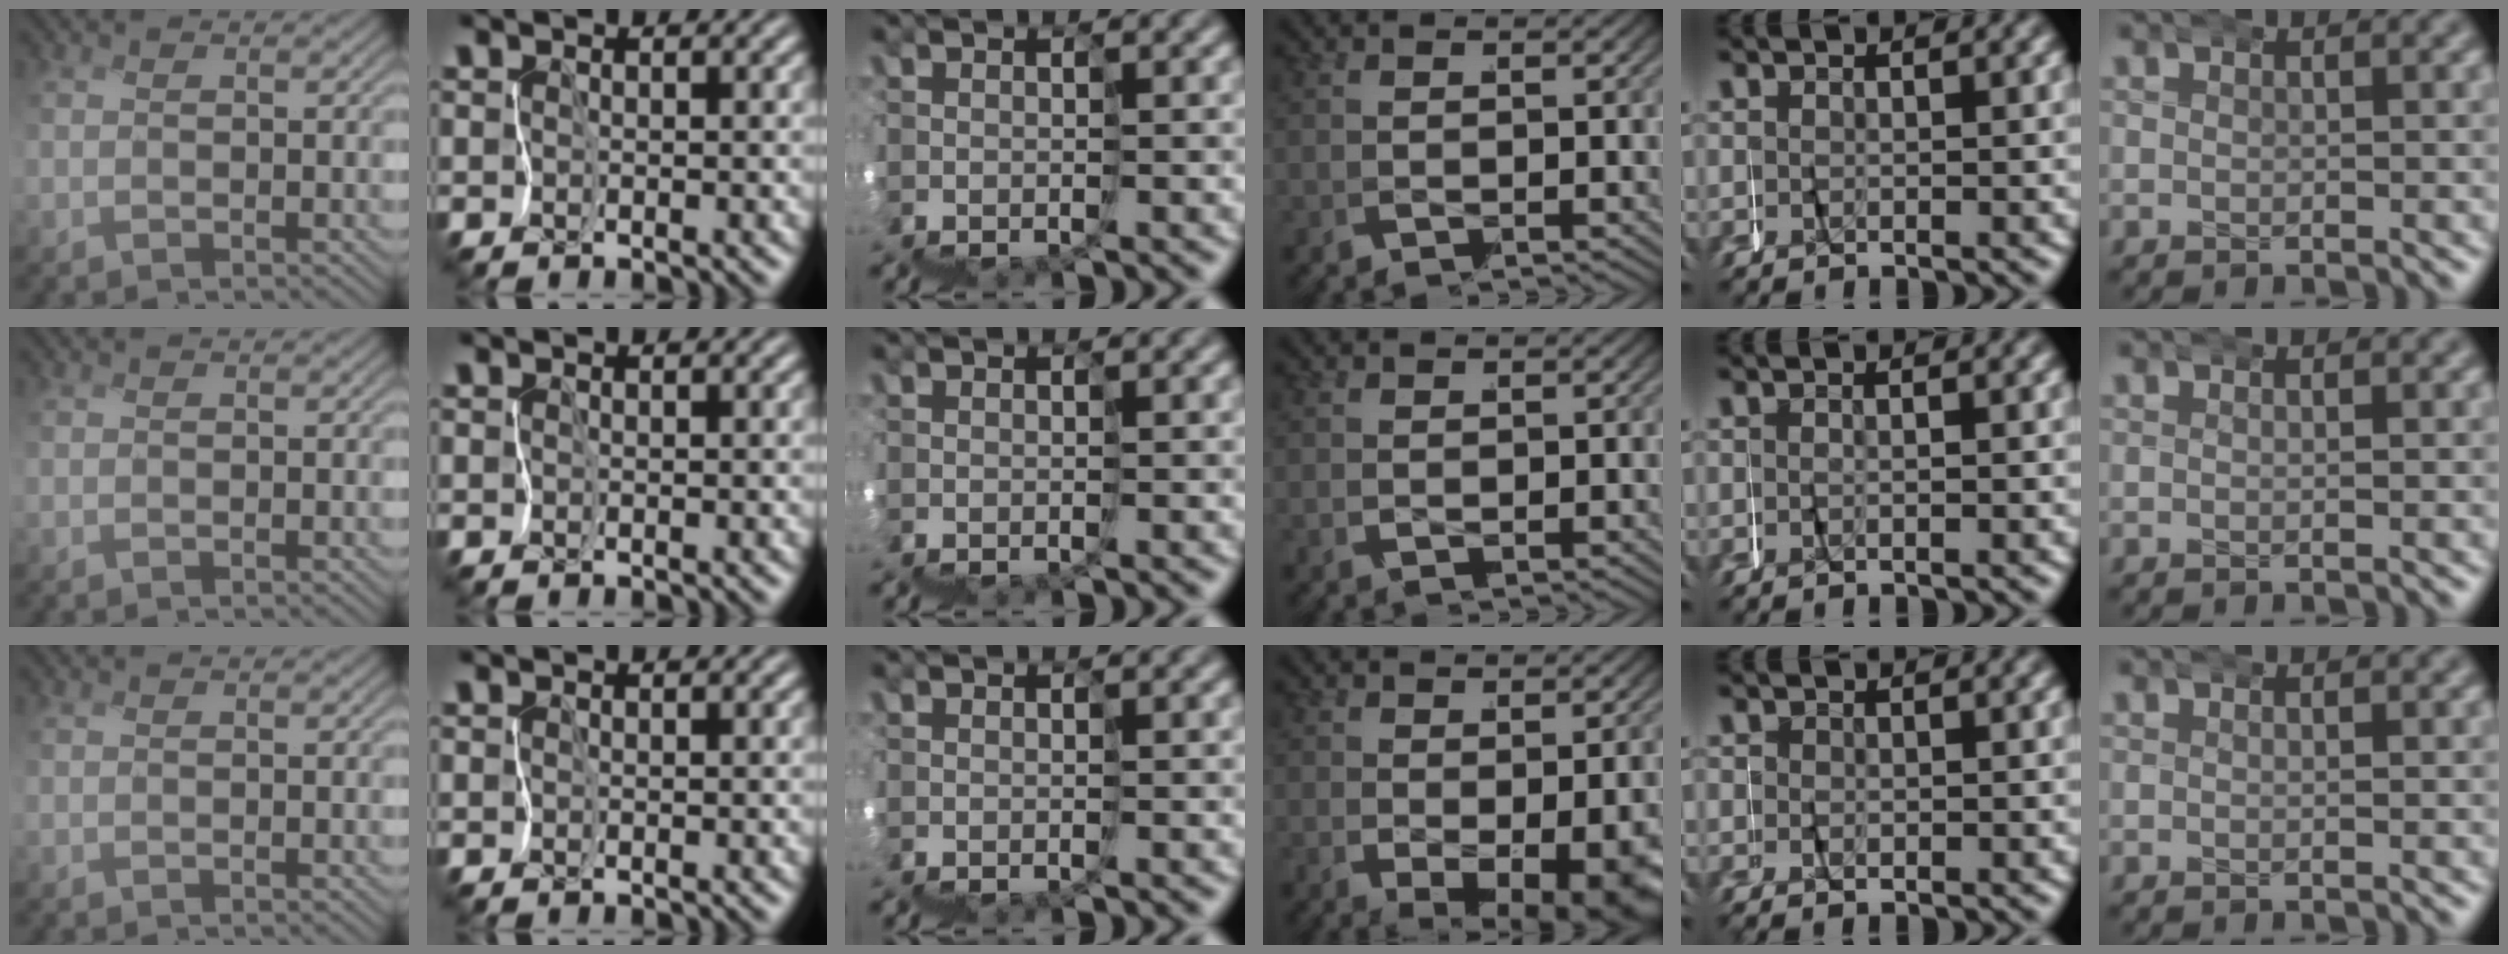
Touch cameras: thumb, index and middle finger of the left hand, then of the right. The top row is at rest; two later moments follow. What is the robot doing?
{"motion": "wrap", "object": "netting"}